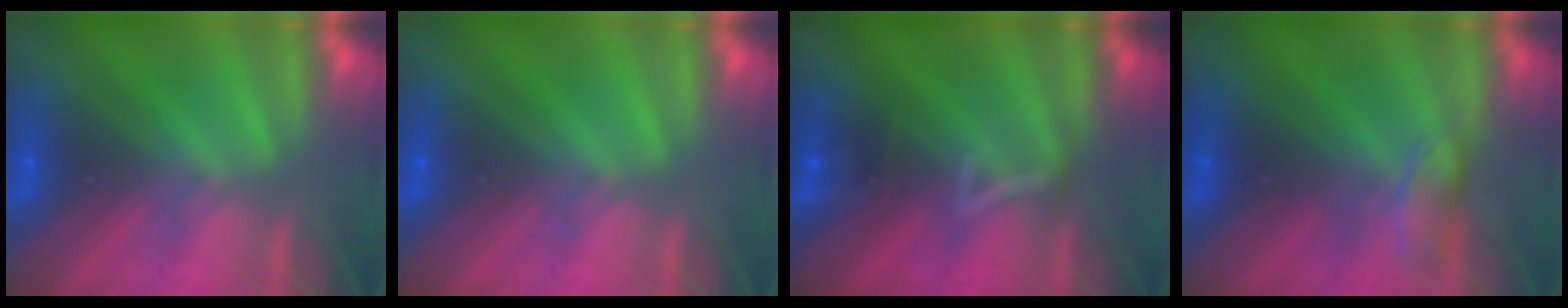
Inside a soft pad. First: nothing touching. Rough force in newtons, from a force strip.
{"total": 0.0}
{"total": 3.4}
{"total": 2.7}